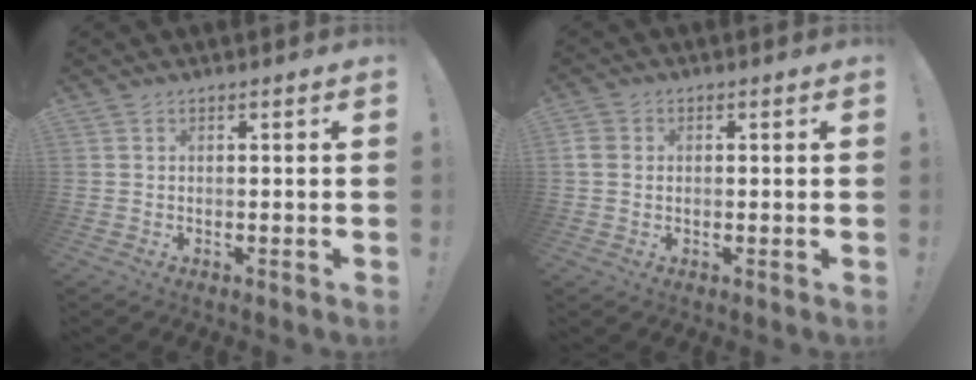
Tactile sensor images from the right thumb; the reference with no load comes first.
{"total": 3.3, "force": [0.0, 2.9, 1.5], "torque": [-0.032, 0.006, 0.002]}